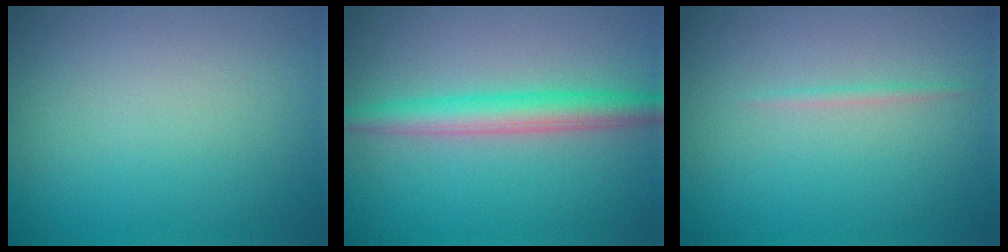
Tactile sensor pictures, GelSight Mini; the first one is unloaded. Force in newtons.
{"total": 3.9, "press": 3.9, "slide": 0.1}
{"total": 0.7, "press": 0.7, "slide": 0.1}